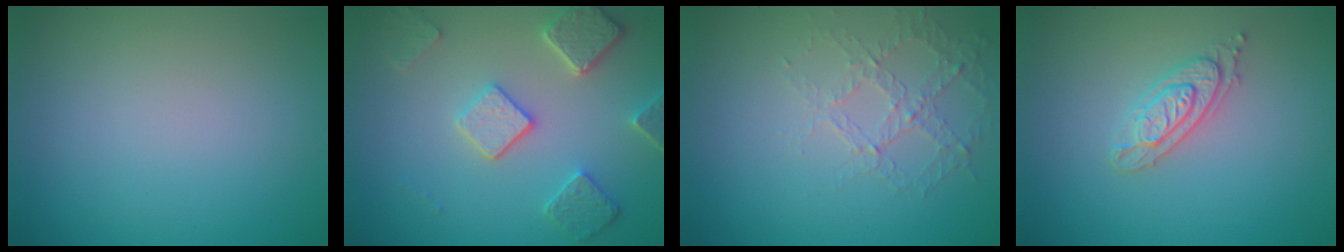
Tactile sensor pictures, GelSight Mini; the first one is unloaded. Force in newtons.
{"total": 4.6, "press": 3.8, "slide": 2.6}
{"total": 1.6, "press": 1.1, "slide": 1.2}
{"total": 2.4, "press": 2.2, "slide": 0.8}